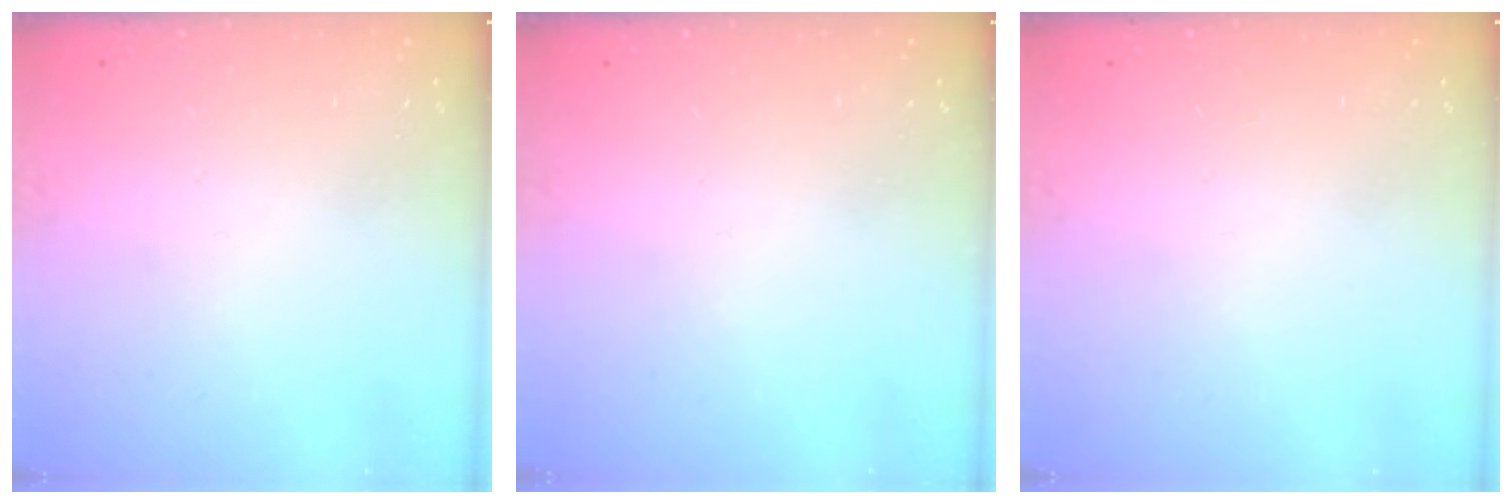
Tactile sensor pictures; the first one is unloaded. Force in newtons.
{"total": 0.0}
{"total": 0.0}